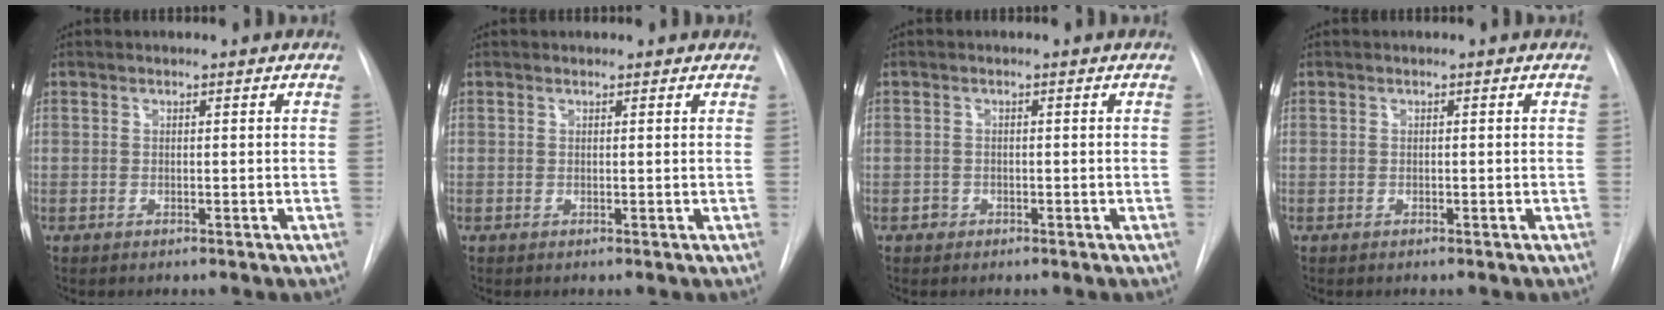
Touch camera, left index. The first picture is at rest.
{"total": 1.5, "force": [1.4, 0.6, 0.2], "torque": [-0.007, 0.008, 0.012]}
{"total": 0.8, "force": [-0.4, 0.7, 0.1], "torque": [-0.004, 0.003, -0.008]}
{"total": 0.0}